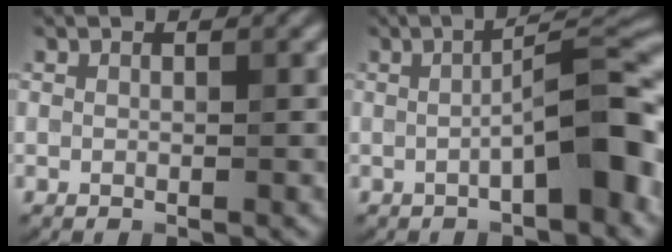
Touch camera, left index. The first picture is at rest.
{"total": 6.9, "force": [-1.3, 1.4, 6.6], "torque": [-0.088, 0.018, -0.024]}